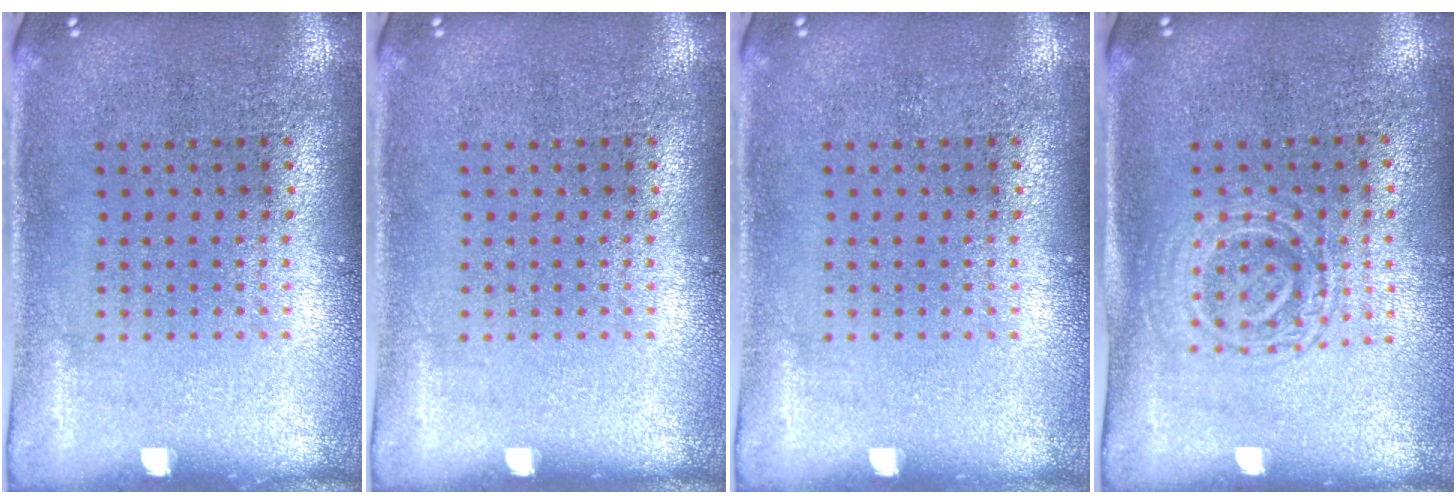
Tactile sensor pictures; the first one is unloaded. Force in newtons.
{"total": 0.0}
{"total": 0.0}
{"total": 1.5, "press": 1.4, "slide": 0.6}